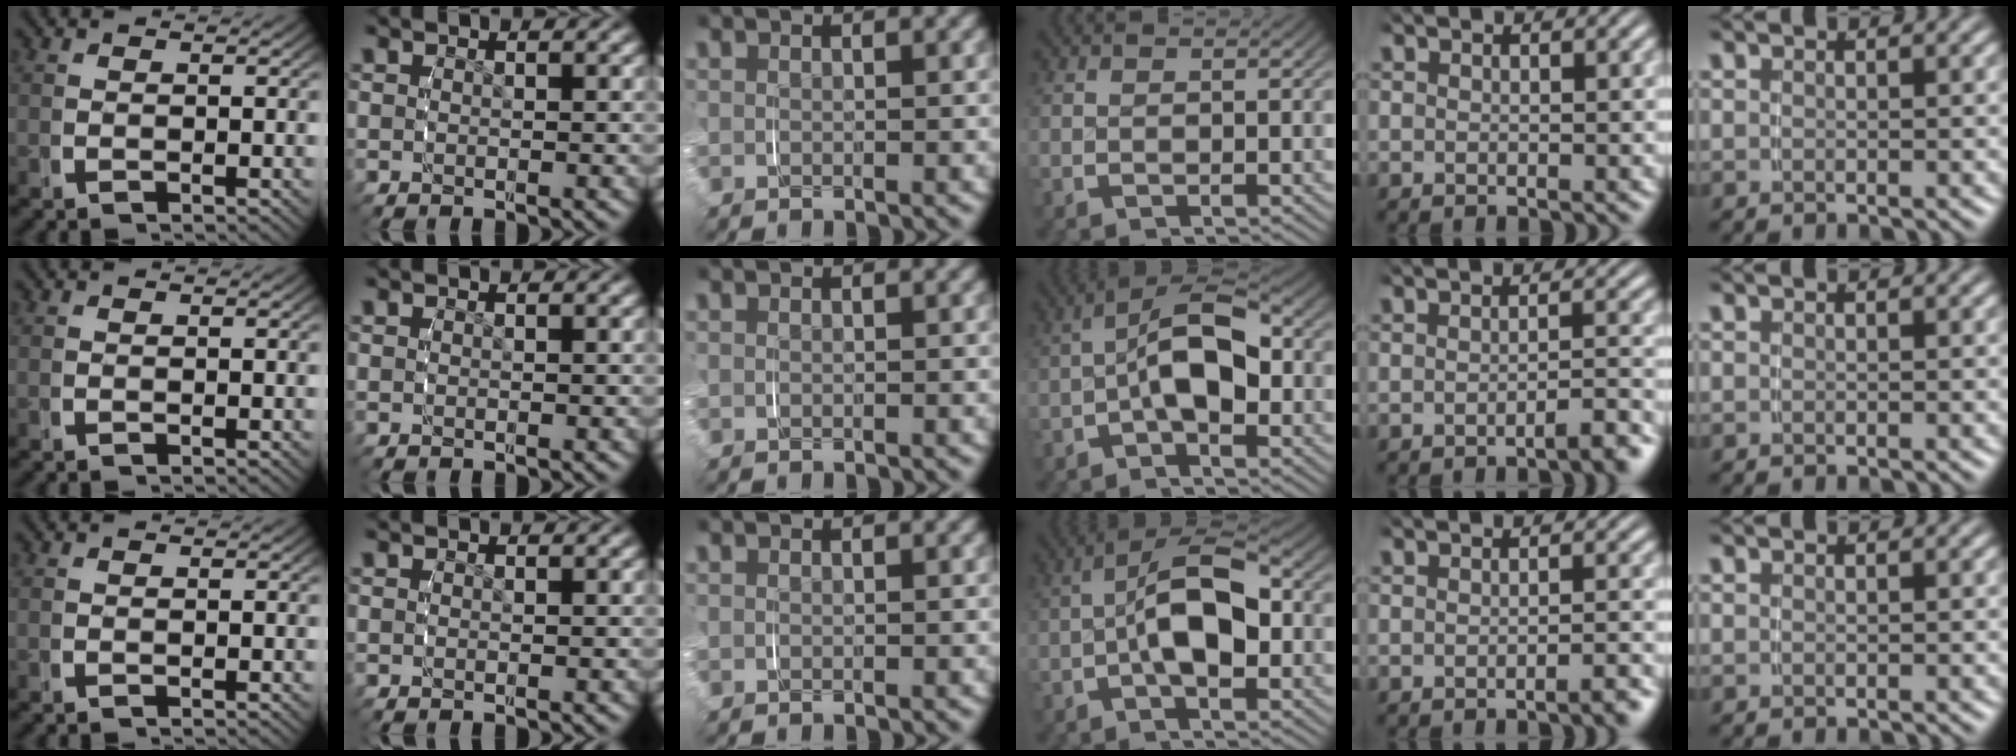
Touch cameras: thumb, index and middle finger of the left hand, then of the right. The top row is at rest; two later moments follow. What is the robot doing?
{"motion": "grasp_and_lifting", "object": "lipstick"}